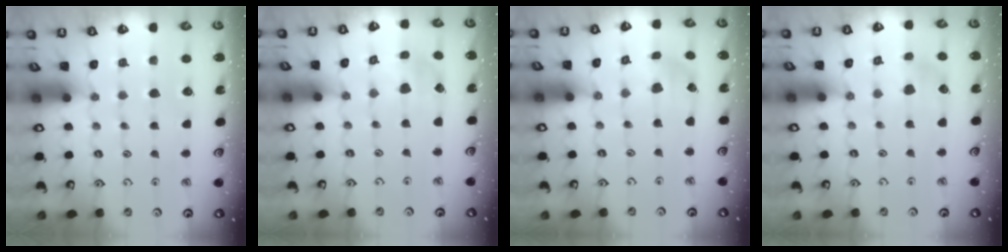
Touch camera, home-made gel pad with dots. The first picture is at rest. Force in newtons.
{"total": 3.6, "press": 3.6, "slide": 0.6}
{"total": 2.6, "press": 2.6, "slide": 0.4}
{"total": 5.4, "press": 5.4, "slide": 0.5}